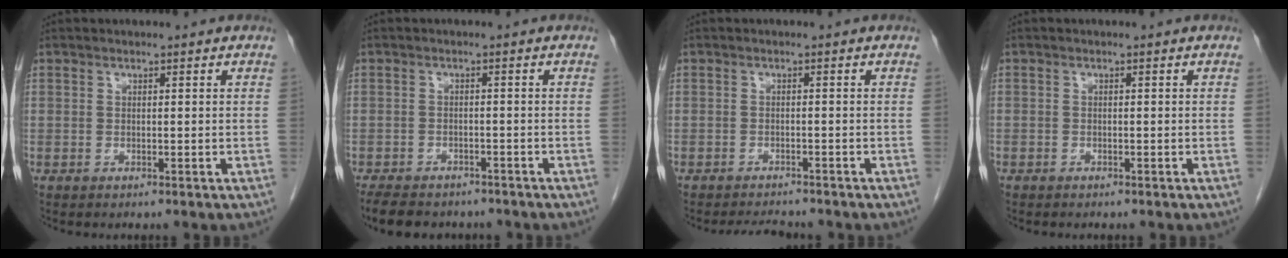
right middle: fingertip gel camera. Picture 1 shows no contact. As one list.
[{"total": 9.9, "force": [-8.1, 4.2, 3.9], "torque": [-0.073, -0.003, -0.110]}, {"total": 3.1, "force": [-3.0, 0.5, 0.5], "torque": [-0.011, -0.010, -0.047]}, {"total": 0.6, "force": [-0.4, 0.4, 0.0], "torque": [-0.007, 0.002, -0.008]}]